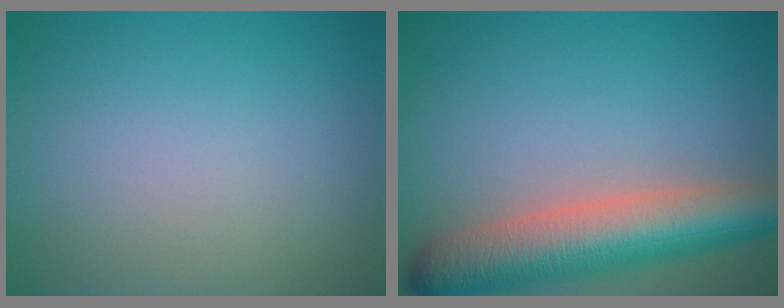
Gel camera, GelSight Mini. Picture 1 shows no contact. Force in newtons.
{"total": 8.5, "press": 8.5, "slide": 0.4}